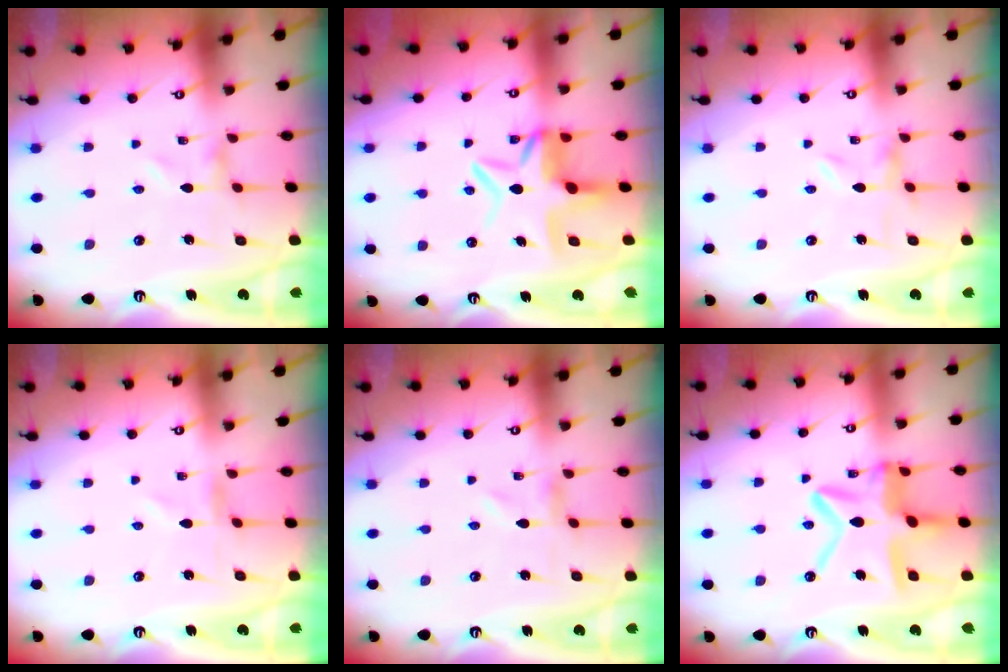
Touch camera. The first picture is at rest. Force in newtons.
{"total": 7.9, "press": 7.6, "slide": 2.2}
{"total": 0.0}
{"total": 0.0}
{"total": 0.0}
{"total": 15.4, "press": 15.3, "slide": 1.5}